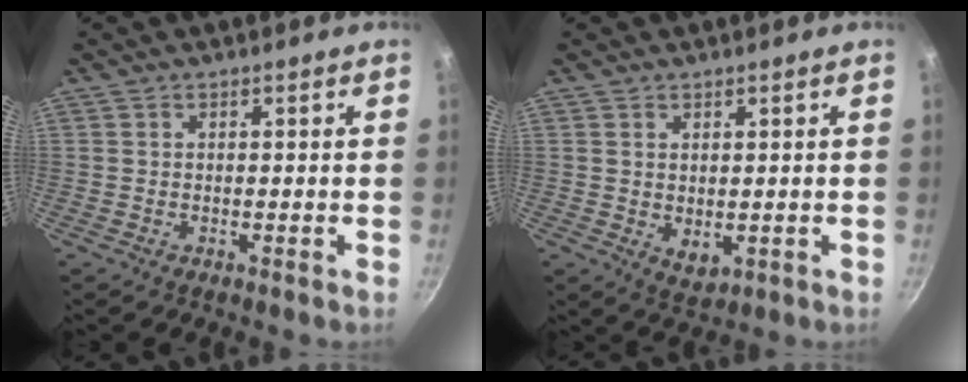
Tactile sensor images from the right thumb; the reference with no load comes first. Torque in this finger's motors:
{"motor_torque": [-0.30, 0.22, 0.64, 0.11, -0.03]}